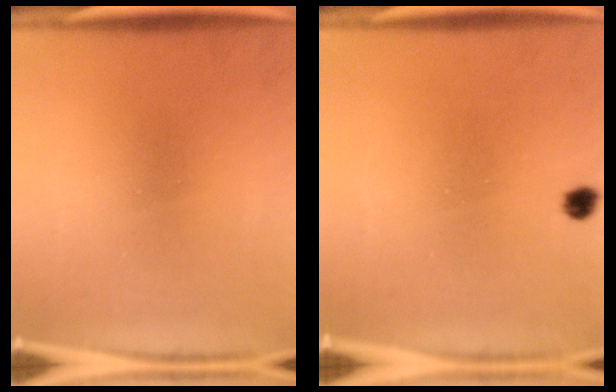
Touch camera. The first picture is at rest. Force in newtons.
{"total": 1.8}